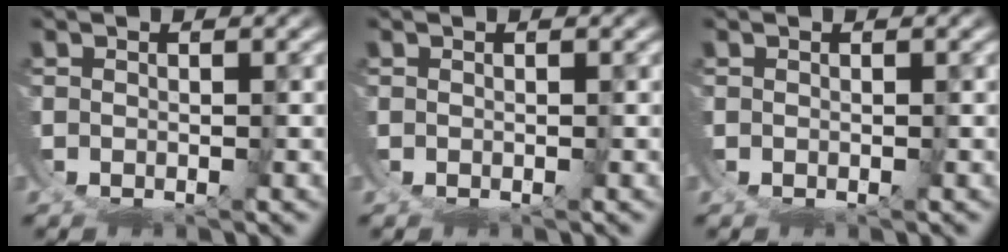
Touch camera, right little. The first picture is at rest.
{"total": 0.0}
{"total": 0.0}